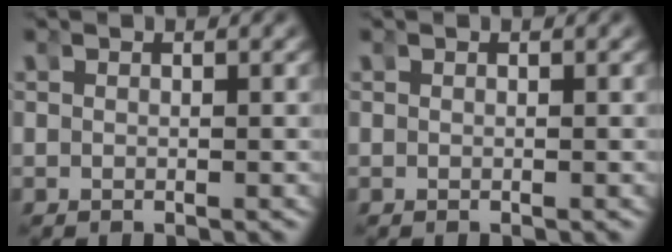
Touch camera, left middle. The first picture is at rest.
{"total": 0.0}